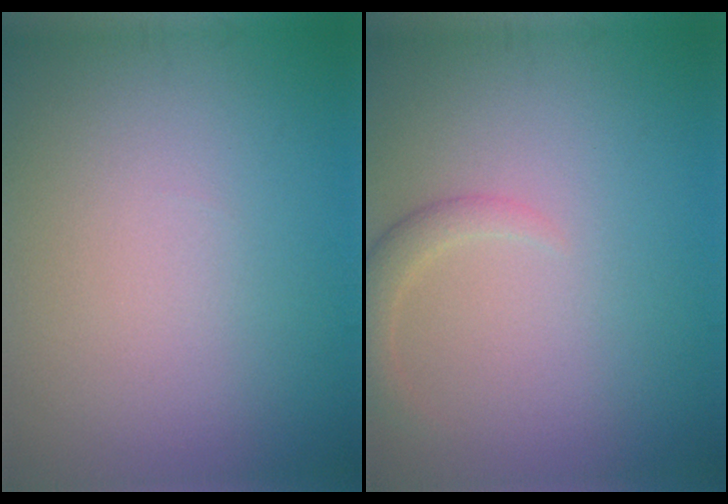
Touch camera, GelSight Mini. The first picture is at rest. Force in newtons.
{"total": 1.9, "press": 1.9, "slide": 0.2}